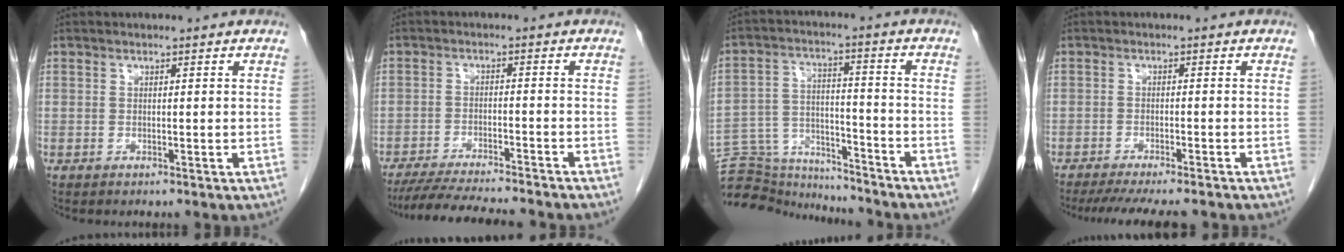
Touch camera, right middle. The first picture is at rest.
{"total": 13.5, "force": [-12.0, 0.7, 6.1], "torque": [-0.089, -0.020, -0.176]}
{"total": 14.7, "force": [-14.4, 2.2, 1.9], "torque": [-0.038, 0.036, -0.228]}
{"total": 11.1, "force": [-9.7, 1.4, 5.2], "torque": [-0.068, -0.014, -0.132]}